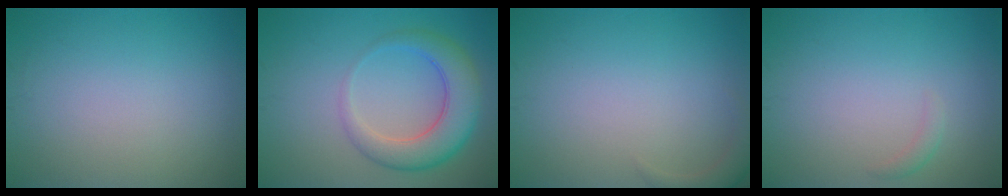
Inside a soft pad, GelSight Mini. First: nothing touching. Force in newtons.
{"total": 5.7, "press": 5.7, "slide": 0.2}
{"total": 1.7, "press": 1.7, "slide": 0.2}
{"total": 0.8, "press": 0.8, "slide": 0.0}